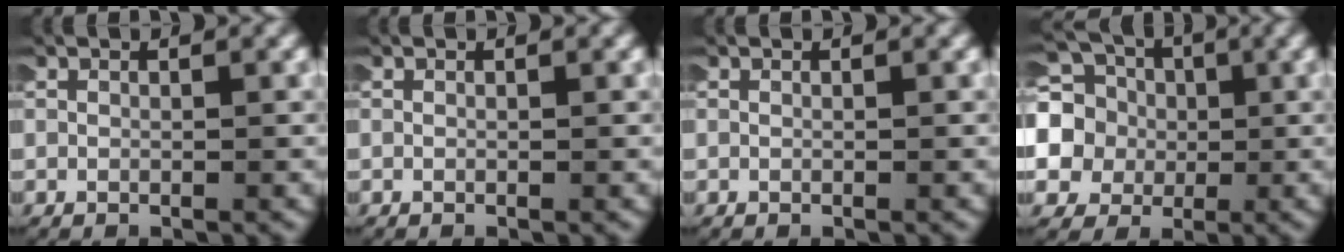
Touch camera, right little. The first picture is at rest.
{"total": 0.0}
{"total": 0.0}
{"total": 13.1, "force": [0.7, 12.2, 4.6], "torque": [-0.146, -0.020, -0.005]}